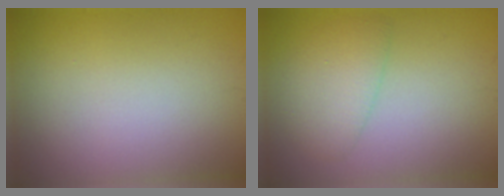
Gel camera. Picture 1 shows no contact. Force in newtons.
{"total": 2.7, "press": 2.7, "slide": 0.3}